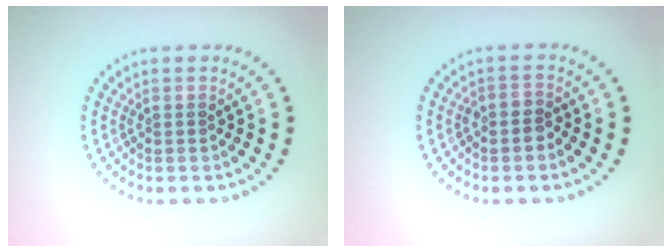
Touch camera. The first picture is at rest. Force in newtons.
{"total": 1.2, "press": 1.0, "slide": 0.7}